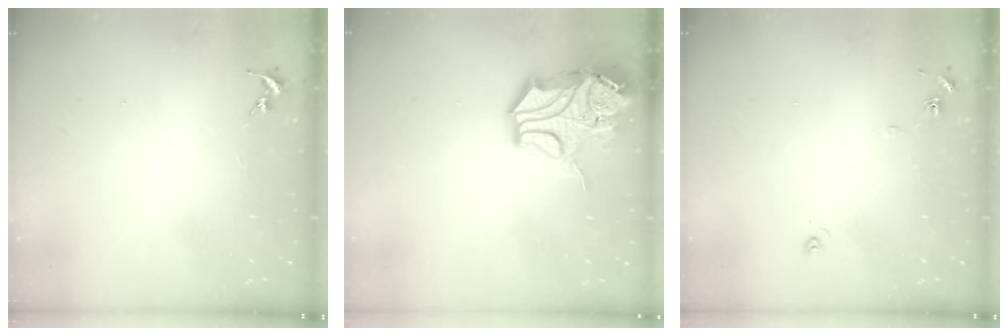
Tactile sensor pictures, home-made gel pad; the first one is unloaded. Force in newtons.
{"total": 16.4, "press": 16.3, "slide": 2.2}
{"total": 5.8, "press": 5.8, "slide": 0.6}